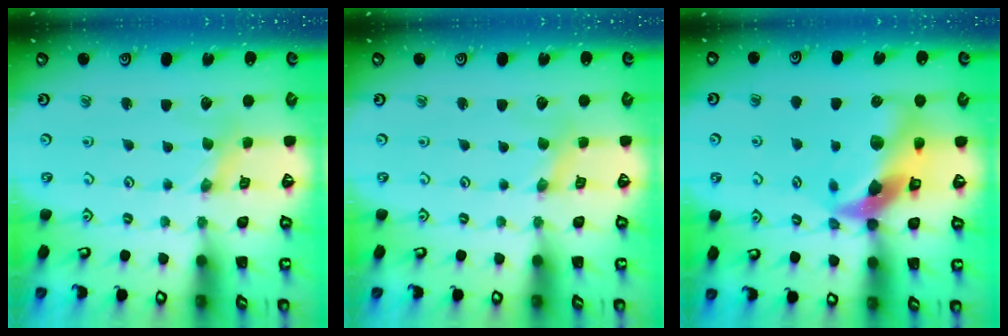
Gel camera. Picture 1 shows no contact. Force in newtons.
{"total": 0.9, "press": 0.9, "slide": 0.1}
{"total": 16.0, "press": 15.8, "slide": 2.4}